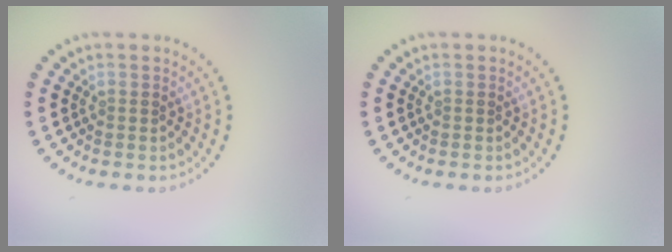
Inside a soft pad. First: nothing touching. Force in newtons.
{"total": 0.0}